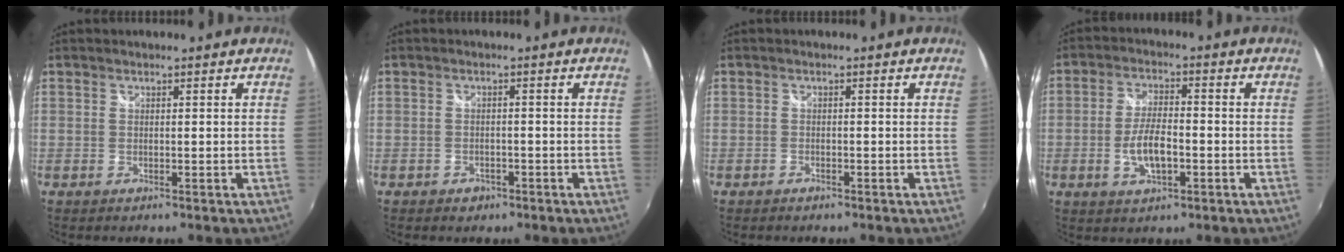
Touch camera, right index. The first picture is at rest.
{"total": 2.7, "force": [-1.6, 2.1, 0.8], "torque": [-0.021, -0.003, -0.023]}
{"total": 1.2, "force": [-1.0, 0.6, 0.3], "torque": [-0.008, -0.002, -0.018]}
{"total": 7.0, "force": [-2.1, 2.8, 6.1], "torque": [-0.123, 0.001, -0.035]}